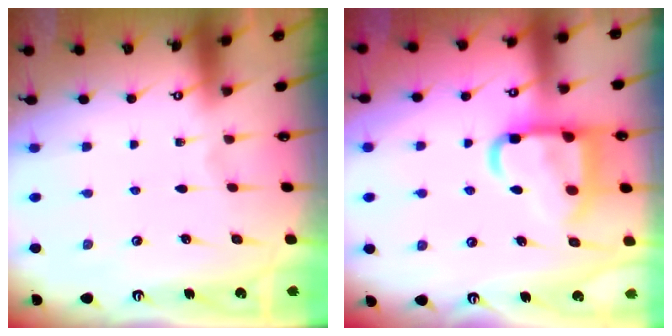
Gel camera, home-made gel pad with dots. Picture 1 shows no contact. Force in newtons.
{"total": 15.7, "press": 15.6, "slide": 1.6}